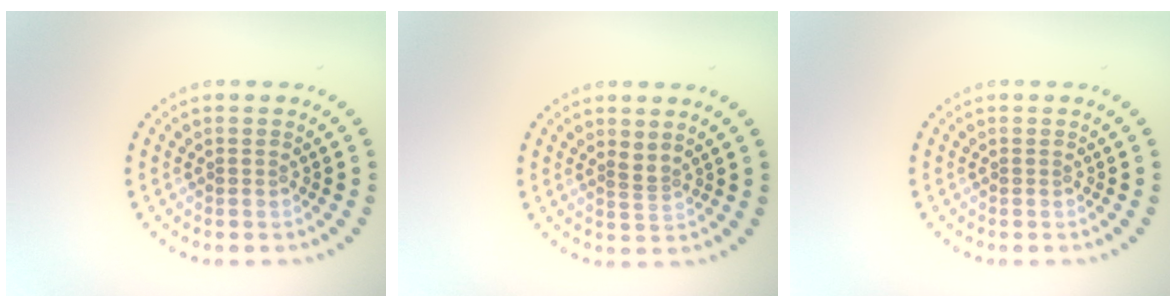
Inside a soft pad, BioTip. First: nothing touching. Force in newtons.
{"total": 1.0, "press": 0.6, "slide": 0.8}
{"total": 0.0}